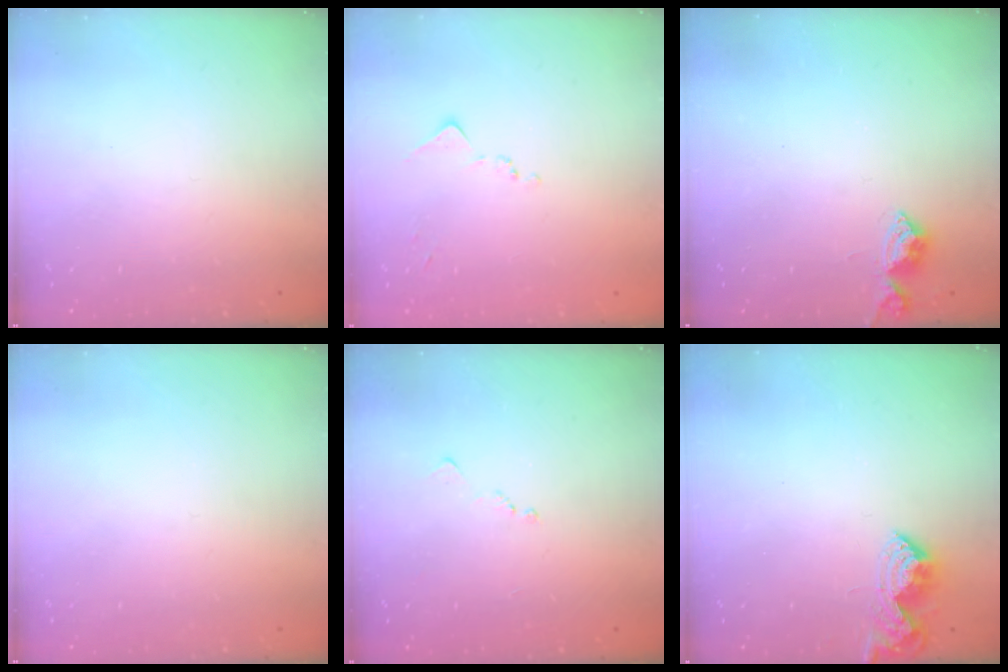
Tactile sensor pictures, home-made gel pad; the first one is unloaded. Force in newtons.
{"total": 7.5, "press": 7.4, "slide": 0.8}
{"total": 5.8, "press": 5.7, "slide": 0.7}
{"total": 0.0}
{"total": 7.1, "press": 7.1, "slide": 0.8}
{"total": 9.4, "press": 9.4, "slide": 0.3}